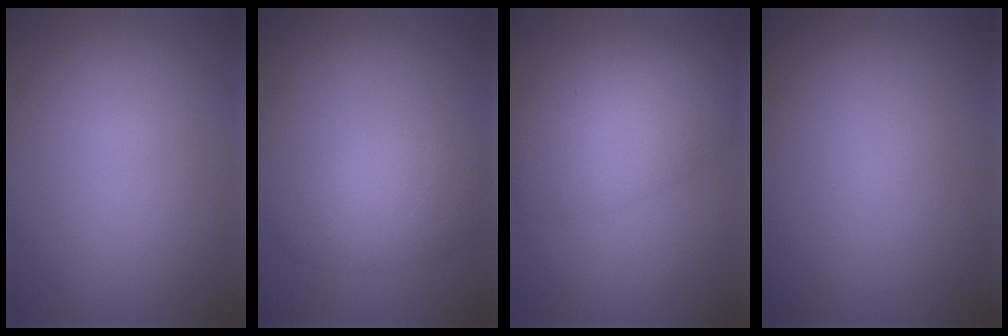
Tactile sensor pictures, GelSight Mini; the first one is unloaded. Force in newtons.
{"total": 2.9, "press": 2.9, "slide": 0.1}
{"total": 4.9, "press": 4.9, "slide": 0.2}
{"total": 0.0}